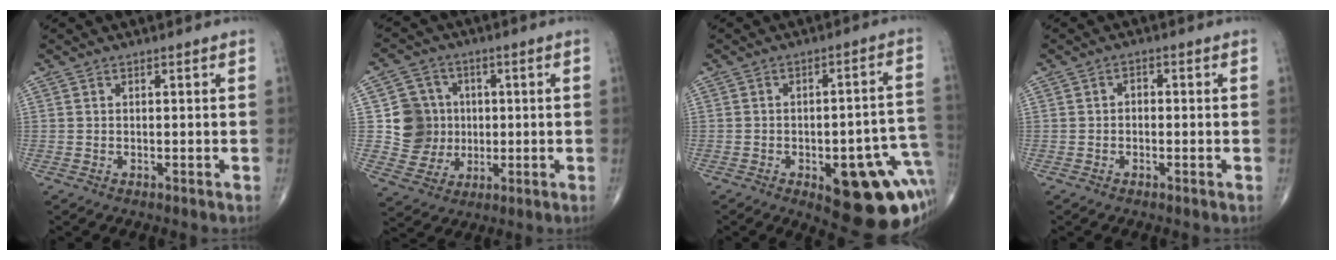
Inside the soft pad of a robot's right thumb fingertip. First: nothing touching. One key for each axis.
{"total": 9.7, "fx": 0.4, "fy": 9.4, "fz": 2.6, "tx": -0.003, "ty": 0.009, "tz": 0.010}
{"total": 19.9, "fx": -6.7, "fy": 7.4, "fz": 17.3, "tx": -0.151, "ty": 0.032, "tz": -0.063}
{"total": 1.6, "fx": -0.2, "fy": 1.2, "fz": 1.1, "tx": -0.007, "ty": 0.008, "tz": -0.008}